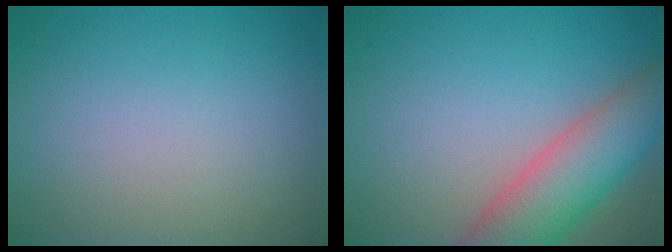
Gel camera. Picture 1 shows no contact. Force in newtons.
{"total": 7.5, "press": 7.5, "slide": 0.5}